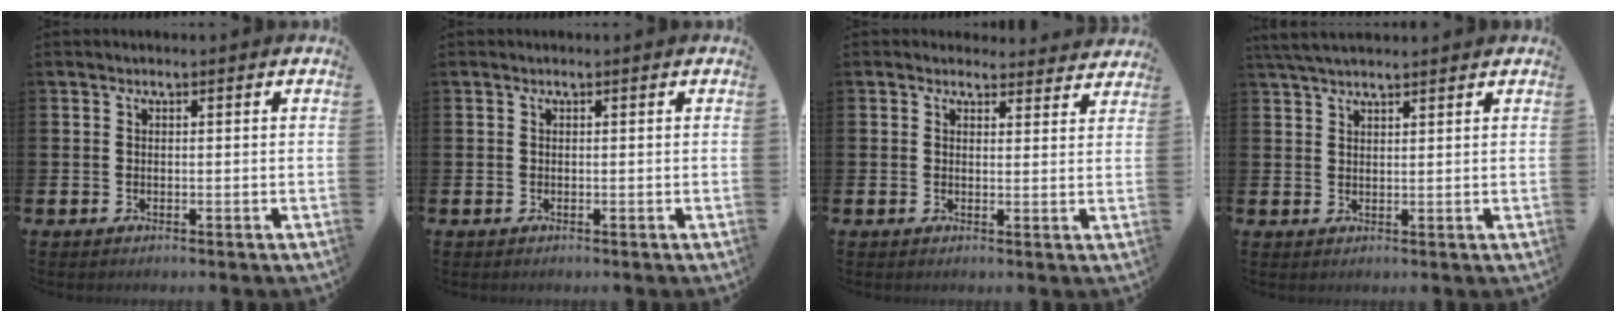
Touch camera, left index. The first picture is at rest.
{"total": 0.0}
{"total": 2.6, "force": [2.5, 0.9, -0.1], "torque": [0.006, -0.013, 0.042]}
{"total": 3.6, "force": [3.2, 0.8, 1.5], "torque": [-0.034, -0.005, 0.061]}